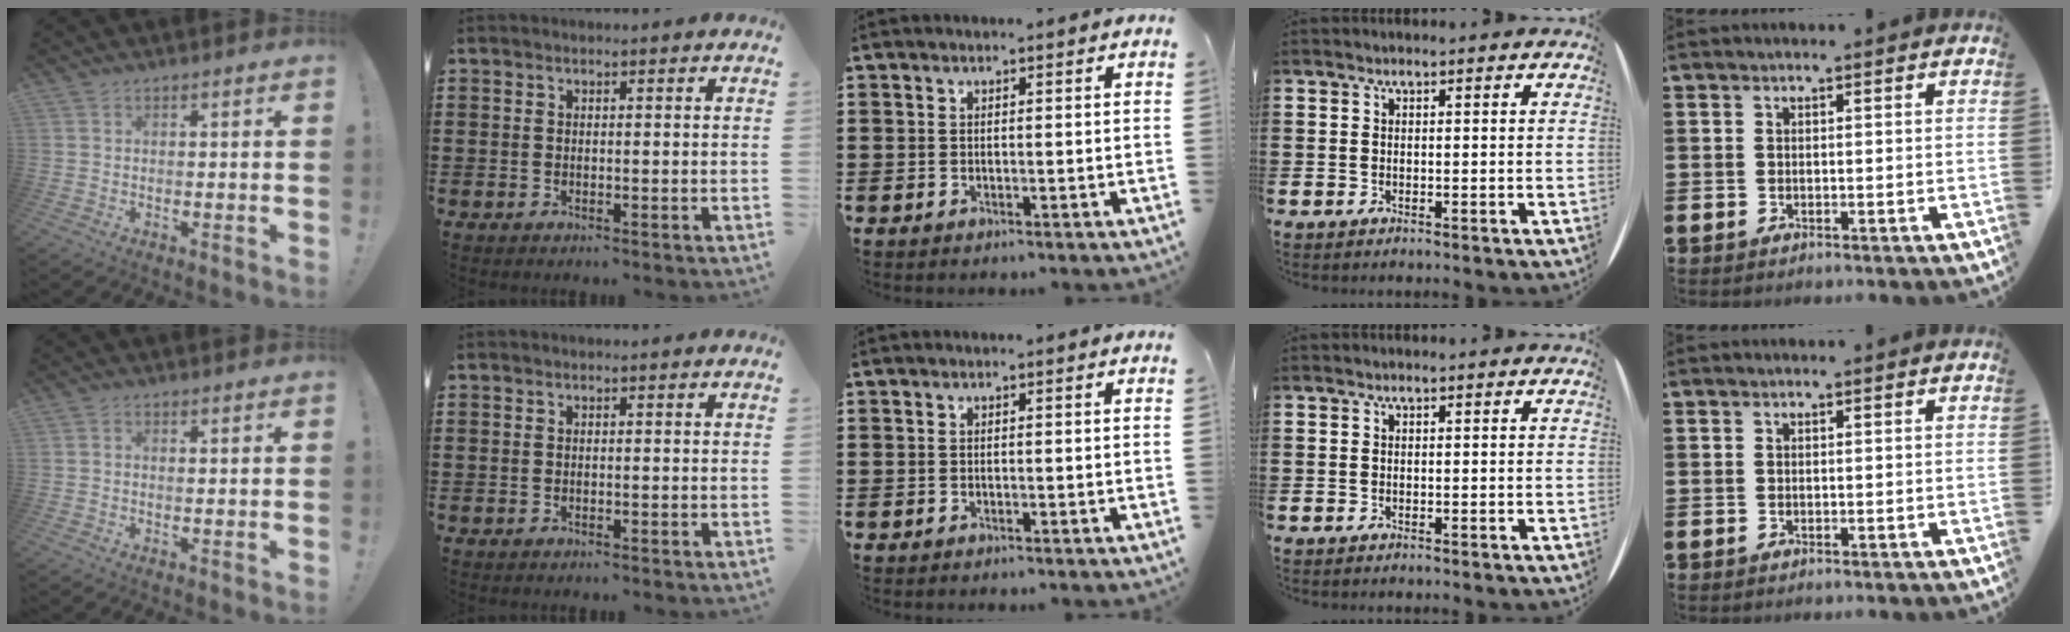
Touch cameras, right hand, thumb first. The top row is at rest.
{"thumb": {"total": 0.5, "force": [0.0, 0.2, 0.5], "torque": [0.001, -0.002, -0.002]}}